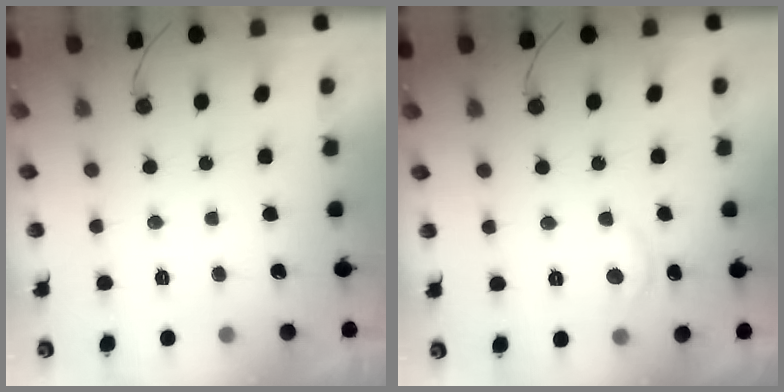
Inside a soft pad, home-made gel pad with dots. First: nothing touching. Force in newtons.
{"total": 6.3, "press": 6.2, "slide": 0.9}